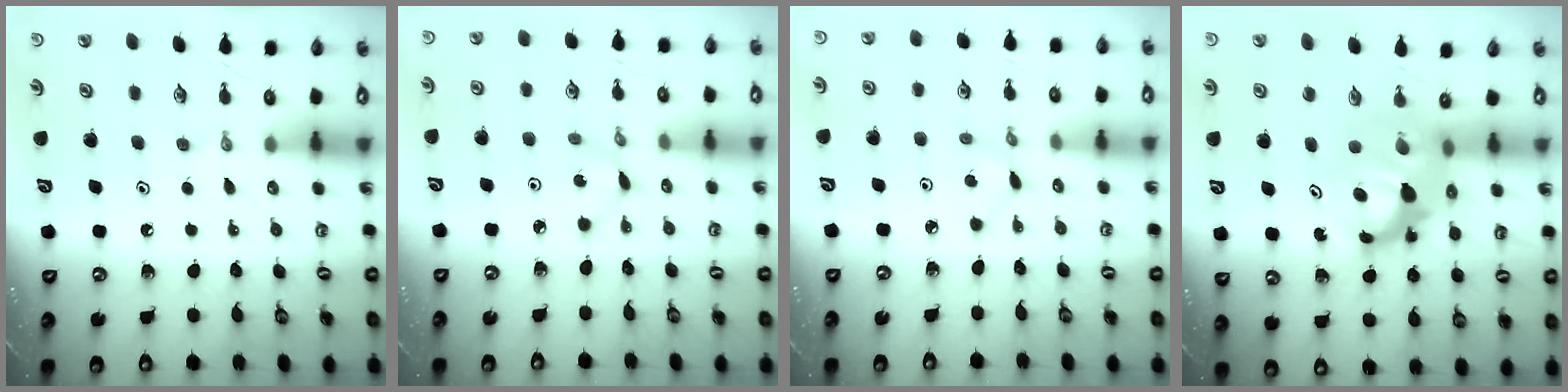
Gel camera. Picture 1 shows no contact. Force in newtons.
{"total": 2.2, "press": 2.2, "slide": 0.3}
{"total": 1.9, "press": 1.9, "slide": 0.2}
{"total": 9.6, "press": 9.5, "slide": 0.9}